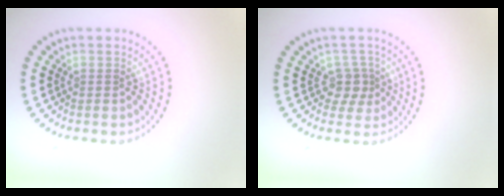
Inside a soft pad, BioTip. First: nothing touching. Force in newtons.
{"total": 2.1, "press": 1.7, "slide": 1.2}